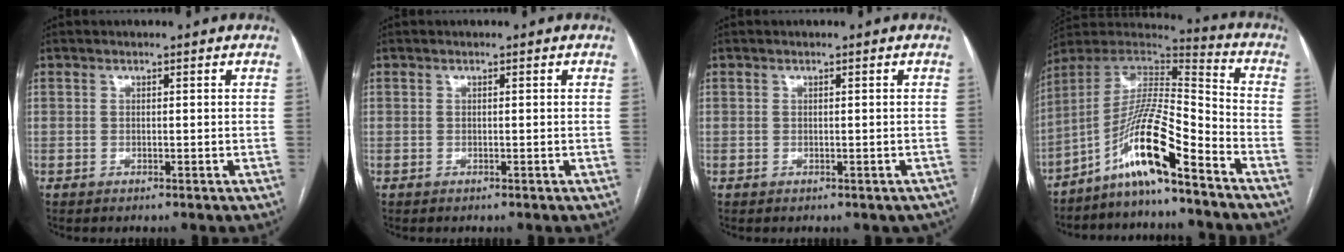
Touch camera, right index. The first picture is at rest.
{"total": 0.0}
{"total": 1.4, "force": [-0.5, 1.1, 0.7], "torque": [-0.008, 0.014, 0.003]}
{"total": 14.4, "force": [-9.1, 0.7, 11.1], "torque": [-0.218, 0.008, -0.167]}